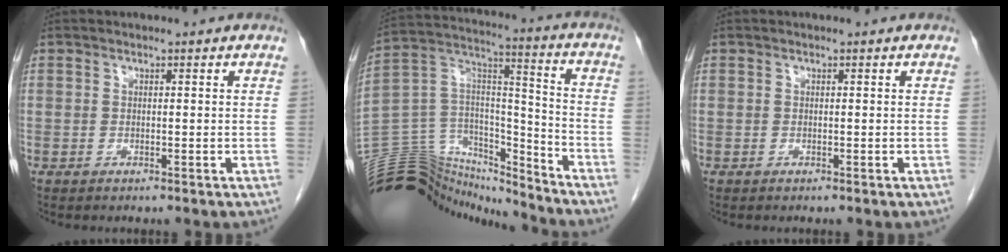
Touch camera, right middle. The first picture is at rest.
{"total": 18.2, "force": [-17.5, 4.8, 2.0], "torque": [-0.042, 0.080, -0.296]}
{"total": 0.0}